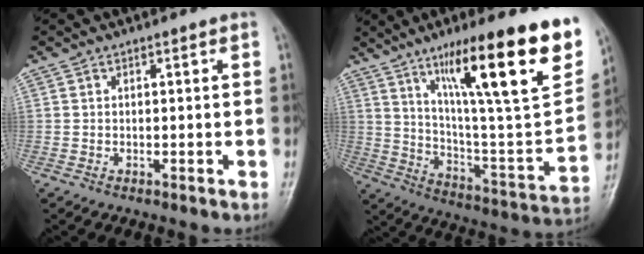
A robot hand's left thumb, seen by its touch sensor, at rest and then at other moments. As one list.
[{"total": 29.4, "force": [15.7, 5.2, 24.3], "torque": [-0.354, -0.046, 0.254]}]